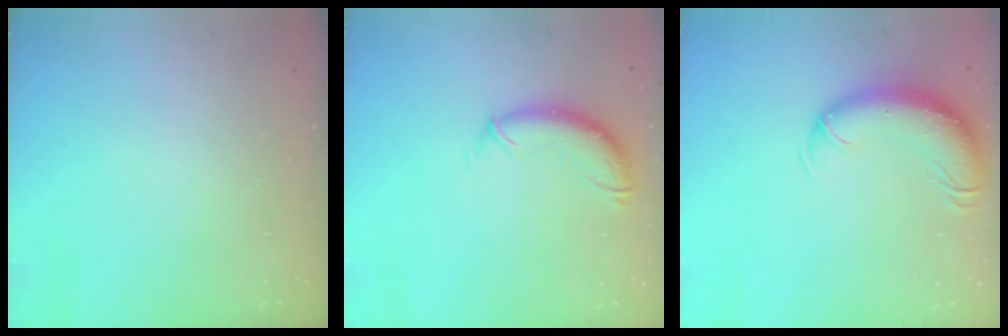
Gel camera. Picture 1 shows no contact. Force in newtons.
{"total": 10.4, "press": 10.3, "slide": 0.9}
{"total": 10.6, "press": 10.3, "slide": 2.5}